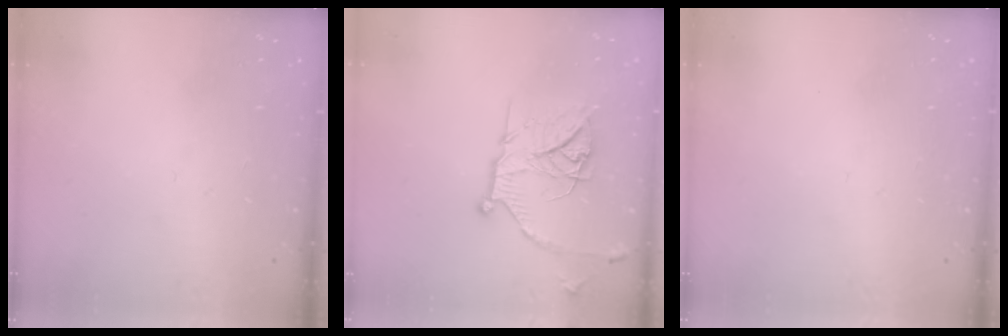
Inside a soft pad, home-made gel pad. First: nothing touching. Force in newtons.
{"total": 16.4, "press": 16.4, "slide": 1.3}
{"total": 0.0}